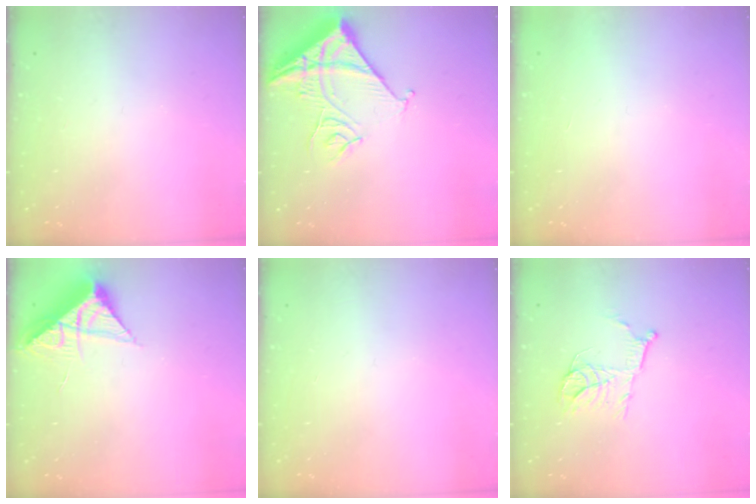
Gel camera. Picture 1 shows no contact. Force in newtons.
{"total": 14.2, "press": 14.2, "slide": 1.2}
{"total": 1.7, "press": 1.7, "slide": 0.1}
{"total": 8.5, "press": 8.5, "slide": 0.5}
{"total": 0.0}
{"total": 10.4, "press": 10.4, "slide": 0.6}